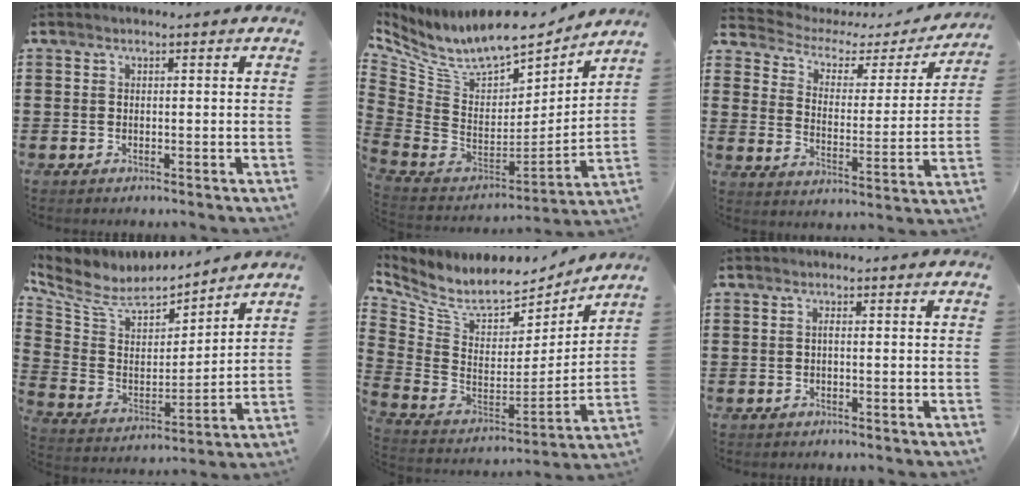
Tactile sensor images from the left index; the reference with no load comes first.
{"total": 10.4, "force": [8.1, 3.4, 5.7], "torque": [-0.139, -0.064, 0.140]}
{"total": 3.7, "force": [2.7, 2.1, 1.4], "torque": [-0.049, -0.016, 0.038]}
{"total": 7.2, "force": [6.0, 3.1, 2.8], "torque": [-0.090, -0.039, 0.102]}
{"total": 7.4, "force": [6.2, 2.6, 2.9], "torque": [-0.095, -0.052, 0.108]}
{"total": 0.7, "force": [-0.1, 0.1, 0.7], "torque": [-0.013, -0.001, -0.002]}